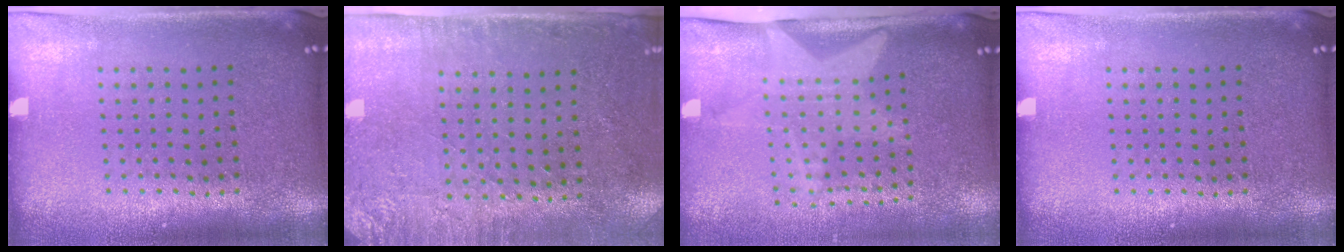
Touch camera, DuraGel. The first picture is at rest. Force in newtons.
{"total": 2.8, "press": 2.3, "slide": 1.6}
{"total": 1.7, "press": 1.5, "slide": 0.7}
{"total": 0.0}